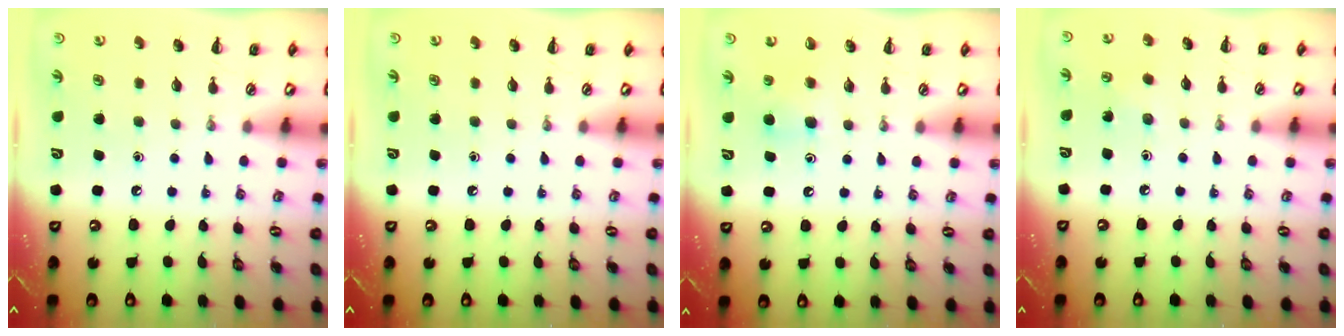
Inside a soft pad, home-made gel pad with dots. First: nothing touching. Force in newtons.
{"total": 0.0}
{"total": 4.8, "press": 4.6, "slide": 1.3}
{"total": 1.9, "press": 1.8, "slide": 0.6}